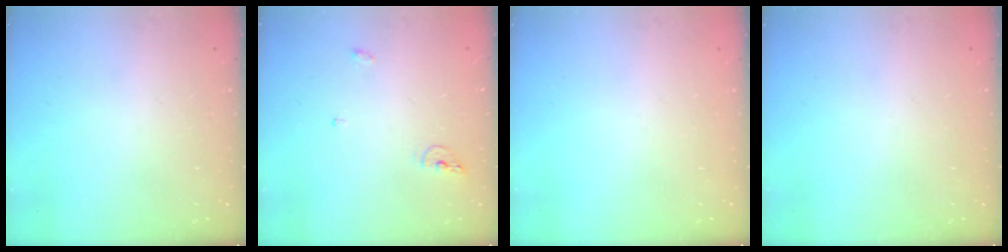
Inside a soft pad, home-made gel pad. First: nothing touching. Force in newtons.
{"total": 5.7, "press": 5.6, "slide": 1.2}
{"total": 0.0}
{"total": 0.0}